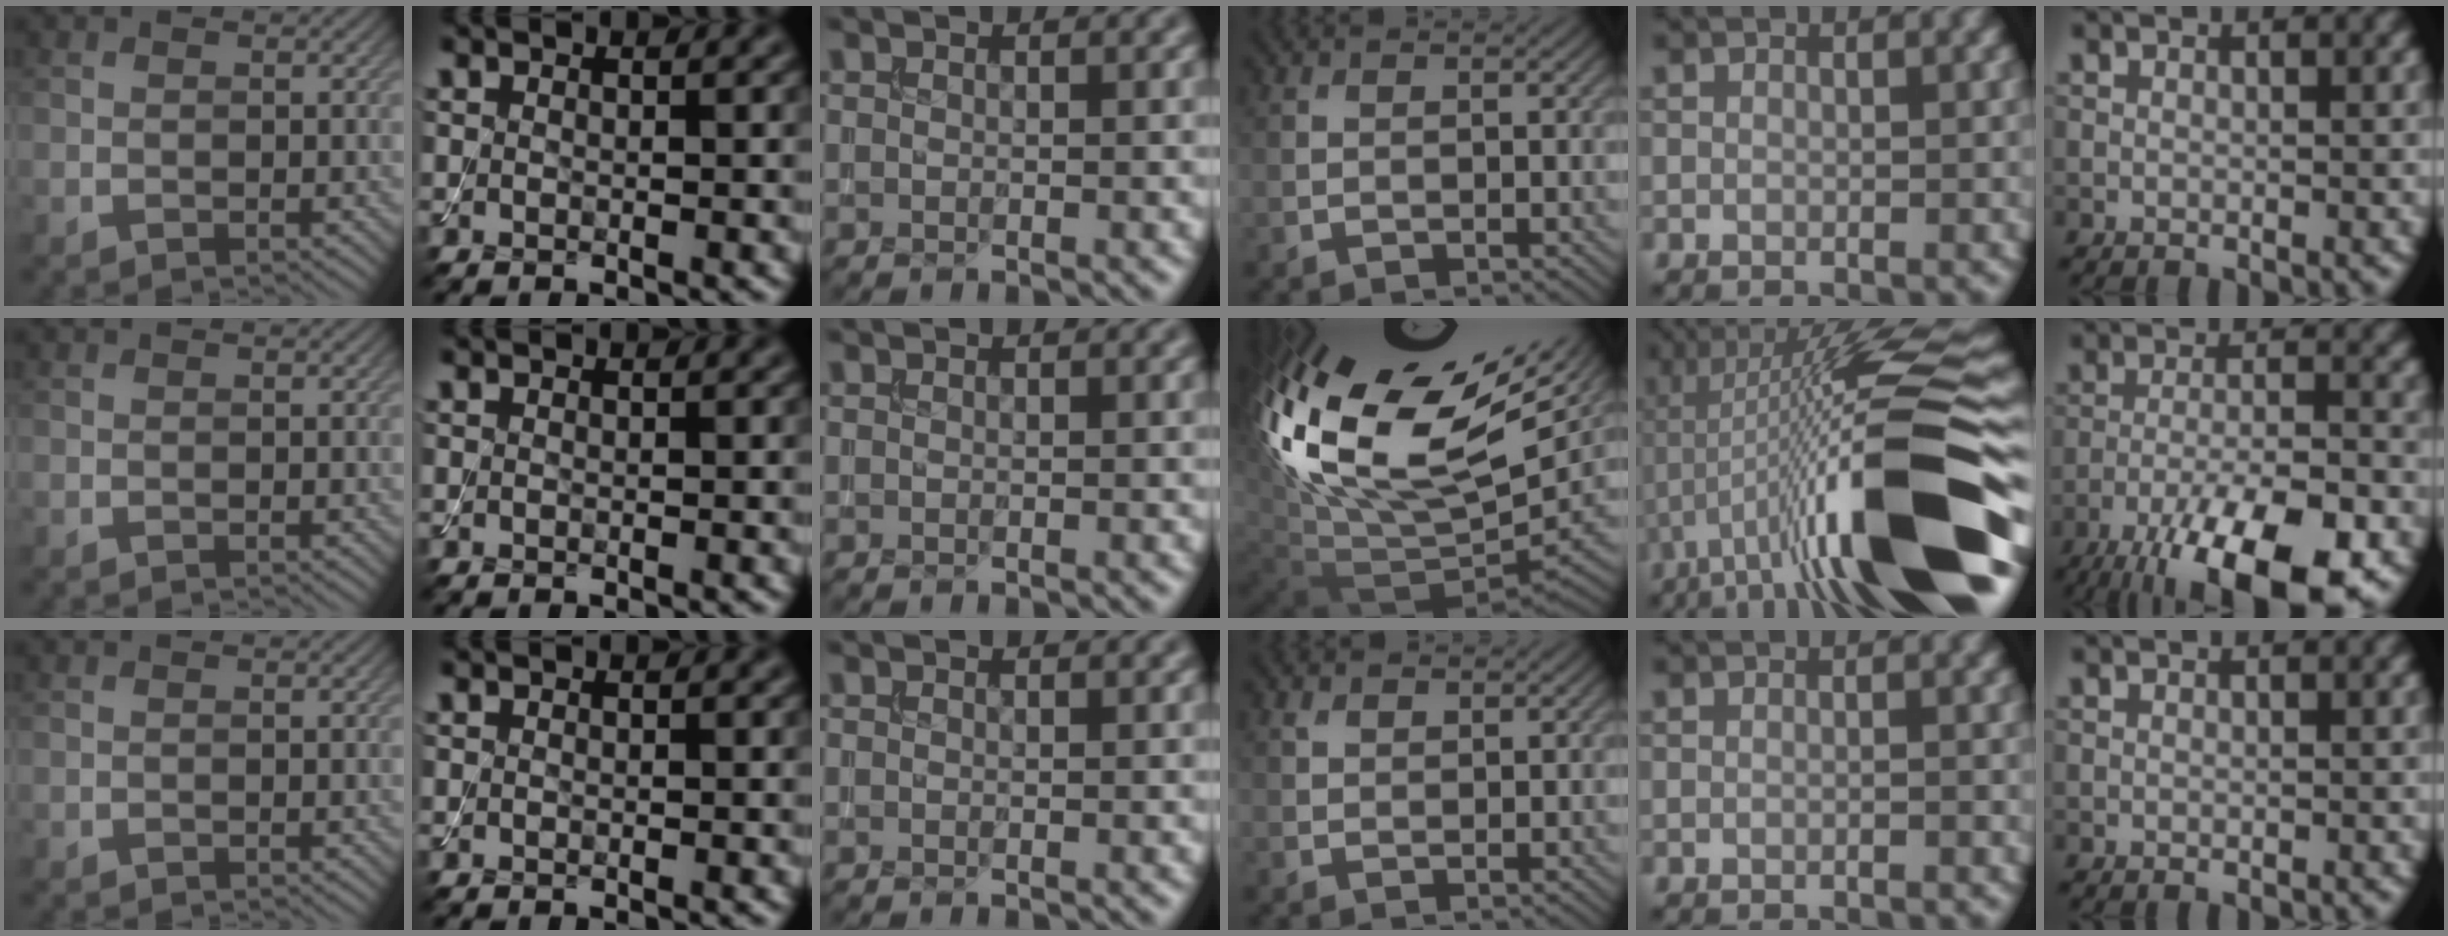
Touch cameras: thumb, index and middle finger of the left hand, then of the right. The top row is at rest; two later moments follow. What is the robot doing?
{"motion": "assemble", "object": "toy tower of hanoi"}